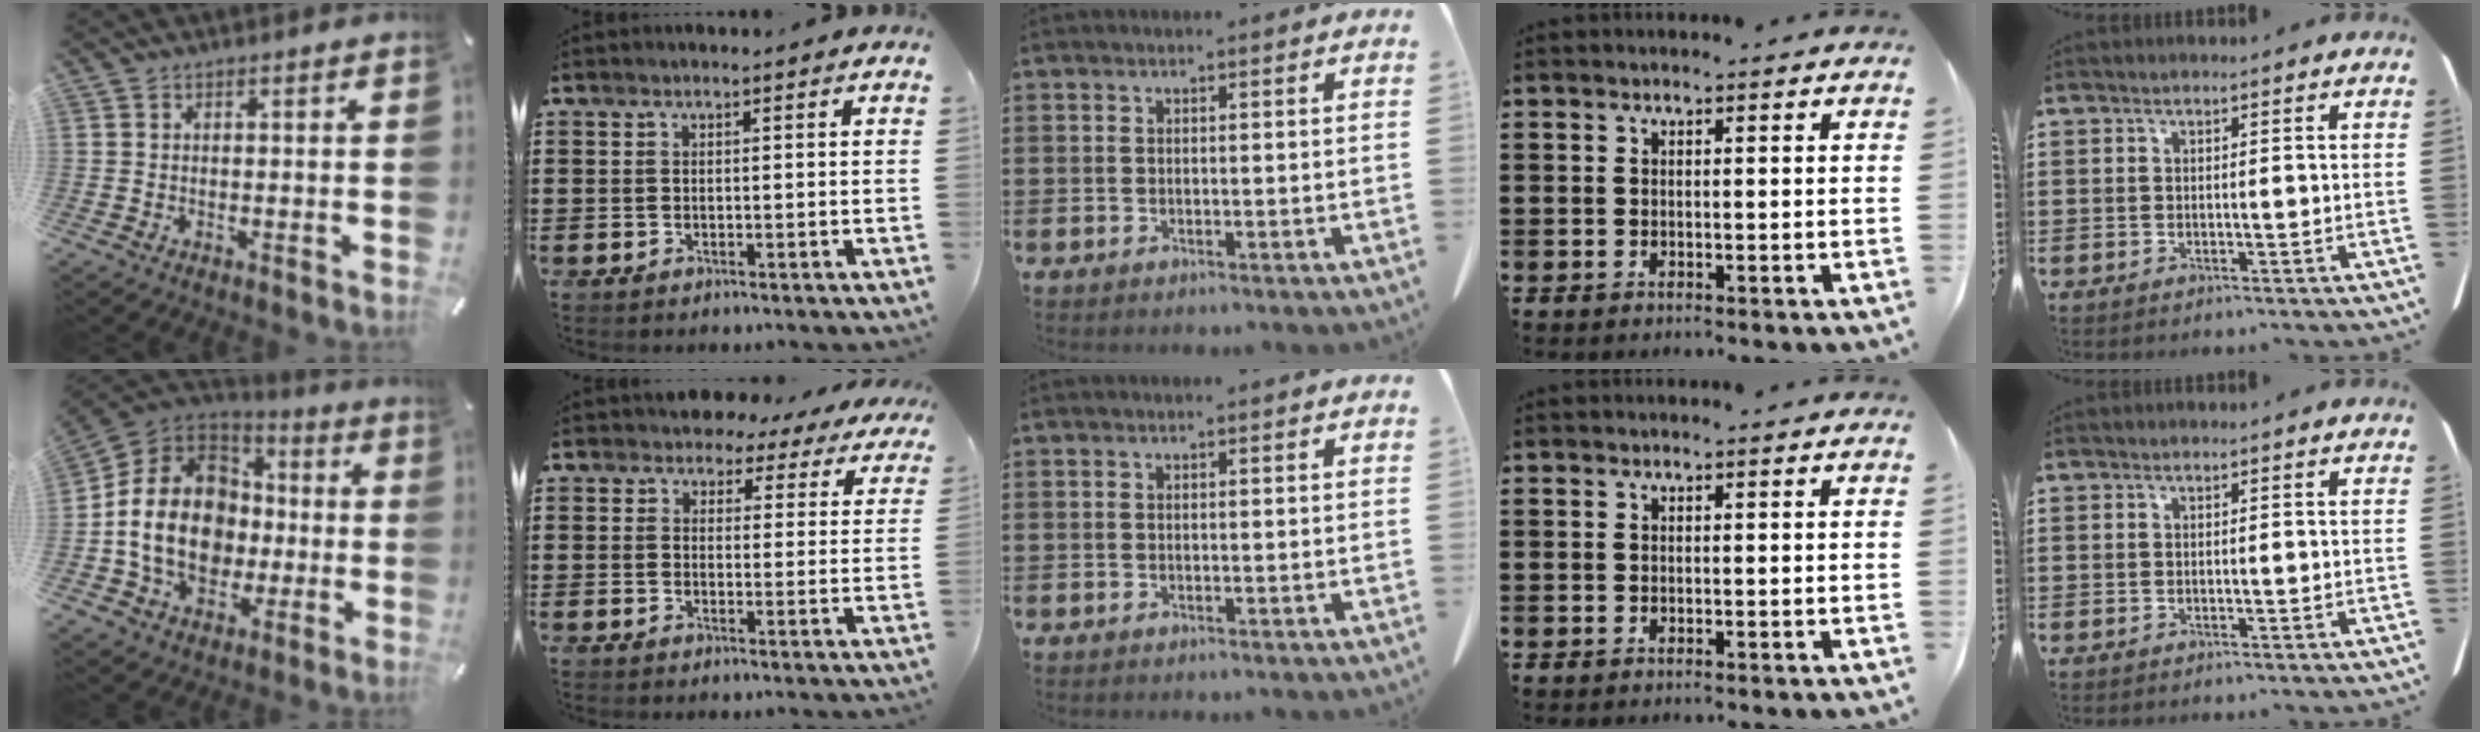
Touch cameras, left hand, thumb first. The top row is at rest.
{"thumb": {"total": 18.9, "force": [-2.7, 15.1, 11.1], "torque": [-0.230, 0.022, -0.047]}, "index": {"total": 3.9, "force": [3.4, 1.9, 0.6], "torque": [-0.021, -0.009, 0.059]}}